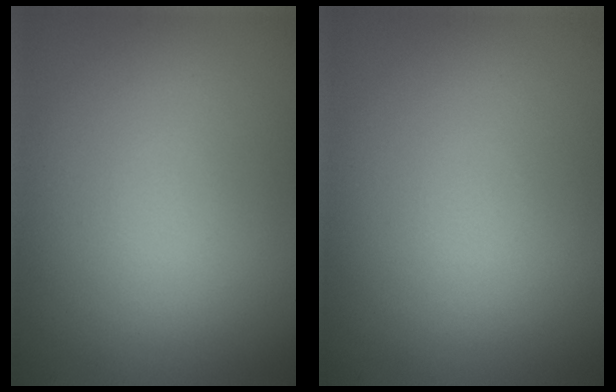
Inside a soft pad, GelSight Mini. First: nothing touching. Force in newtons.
{"total": 0.0}